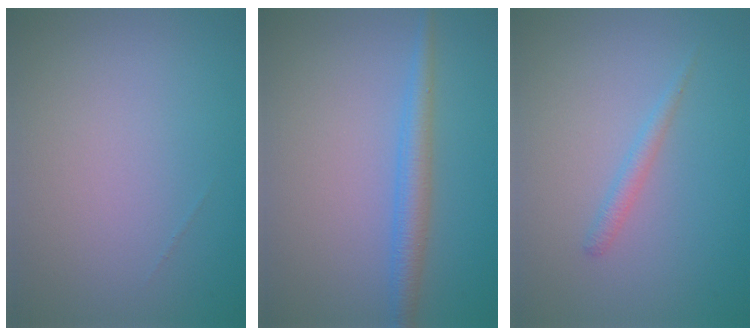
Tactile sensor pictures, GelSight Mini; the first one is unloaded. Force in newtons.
{"total": 2.7, "press": 2.7, "slide": 0.0}
{"total": 1.2, "press": 1.2, "slide": 0.0}